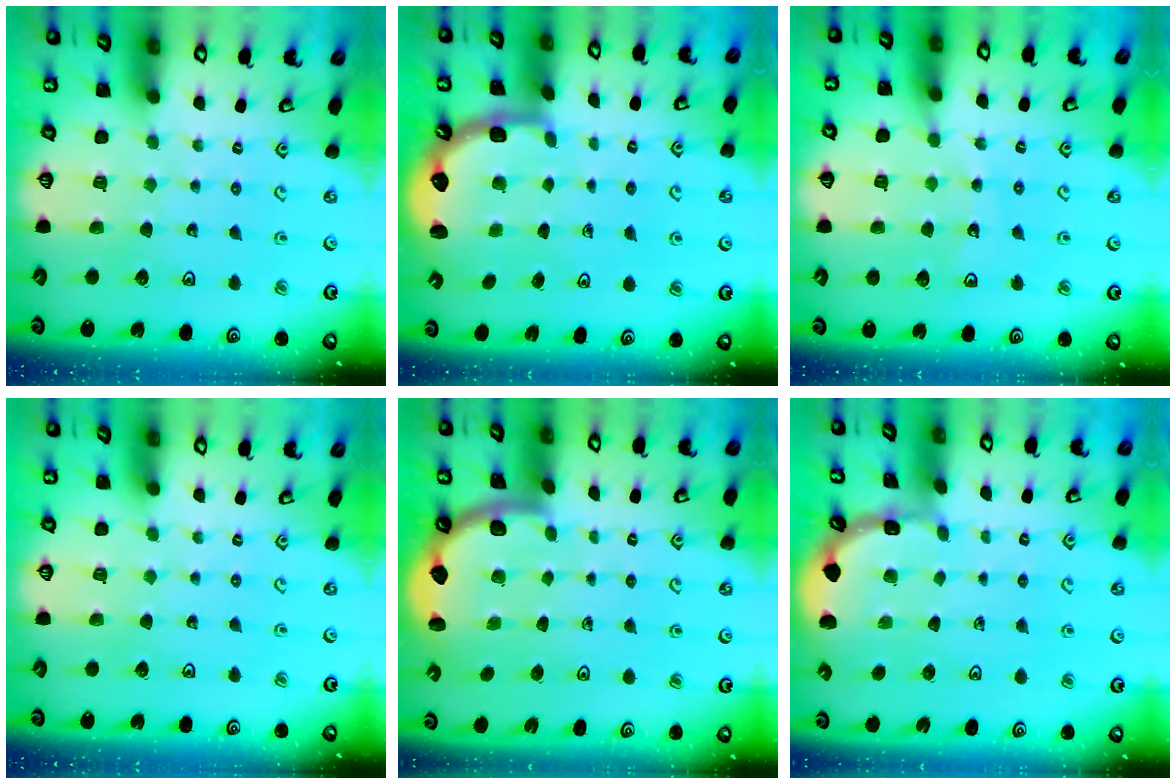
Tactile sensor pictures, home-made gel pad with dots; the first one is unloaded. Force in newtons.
{"total": 2.6, "press": 2.2, "slide": 1.4}
{"total": 10.1, "press": 9.5, "slide": 3.3}
{"total": 0.0}
{"total": 1.7, "press": 1.7, "slide": 0.1}
{"total": 1.0, "press": 0.9, "slide": 0.2}